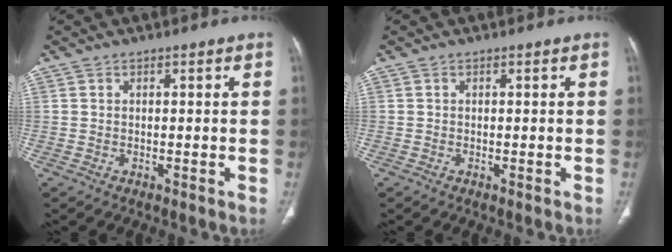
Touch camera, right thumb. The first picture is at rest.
{"total": 0.0}